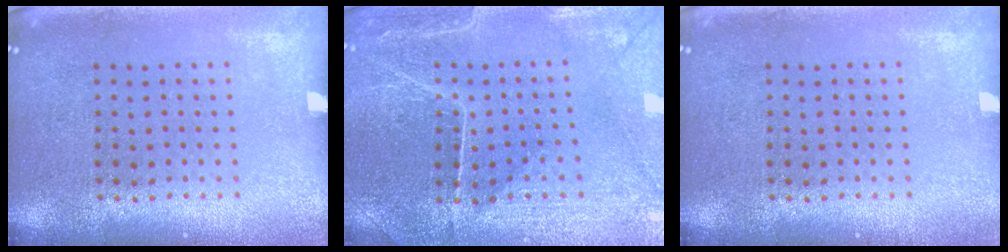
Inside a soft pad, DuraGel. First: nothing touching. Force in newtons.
{"total": 1.3, "press": 1.3, "slide": 0.3}
{"total": 0.6, "press": 0.6, "slide": 0.1}